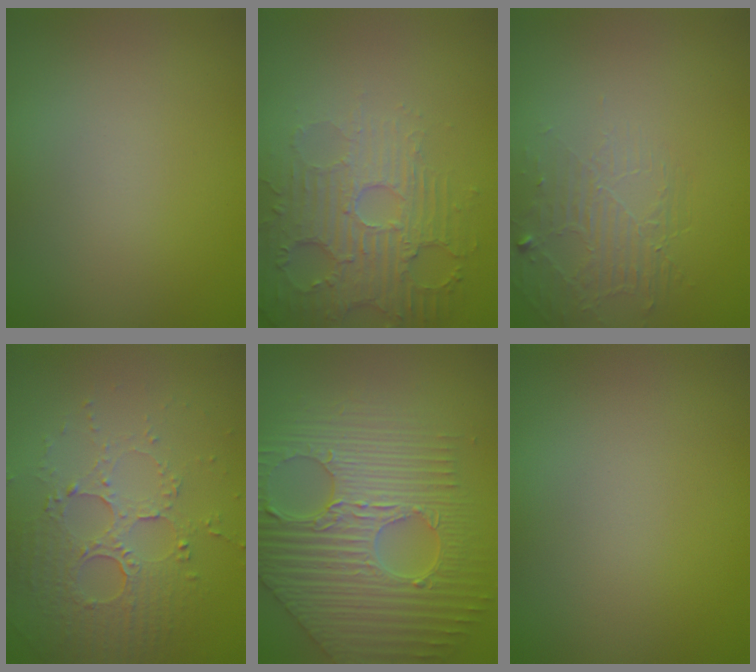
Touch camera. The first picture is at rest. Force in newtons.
{"total": 5.2, "press": 3.8, "slide": 3.6}
{"total": 1.8, "press": 0.8, "slide": 1.6}
{"total": 5.3, "press": 3.7, "slide": 3.9}
{"total": 7.7, "press": 6.4, "slide": 4.3}
{"total": 0.0}